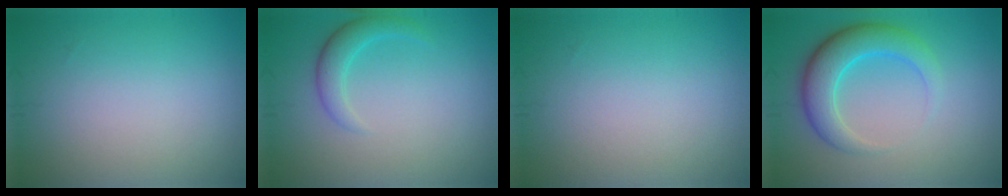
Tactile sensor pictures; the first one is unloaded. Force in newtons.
{"total": 2.2, "press": 2.2, "slide": 0.2}
{"total": 0.0}
{"total": 5.0, "press": 5.0, "slide": 0.2}